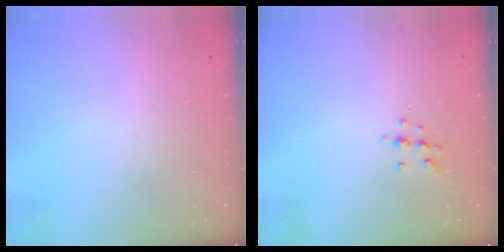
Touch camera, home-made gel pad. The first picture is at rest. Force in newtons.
{"total": 6.9, "press": 6.8, "slide": 1.2}